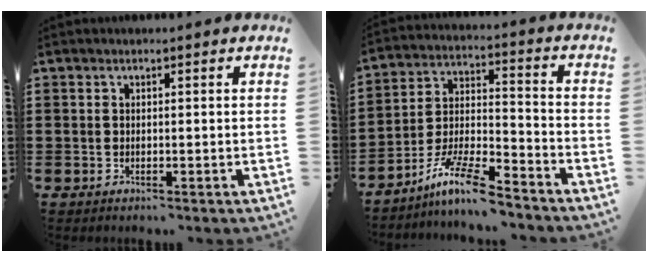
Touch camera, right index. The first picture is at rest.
{"total": 10.5, "force": [-8.4, 1.4, 6.1], "torque": [-0.122, 0.011, -0.164]}